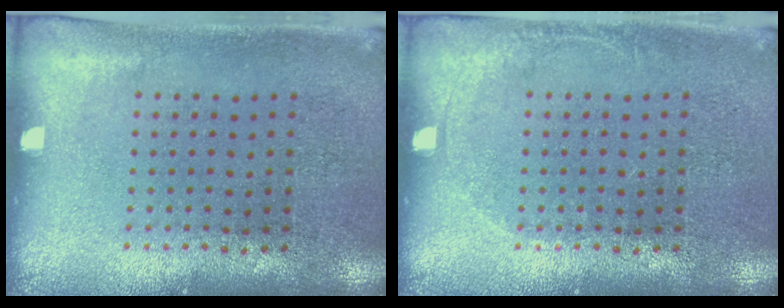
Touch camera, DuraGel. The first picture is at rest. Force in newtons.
{"total": 0.7, "press": 0.7, "slide": 0.1}